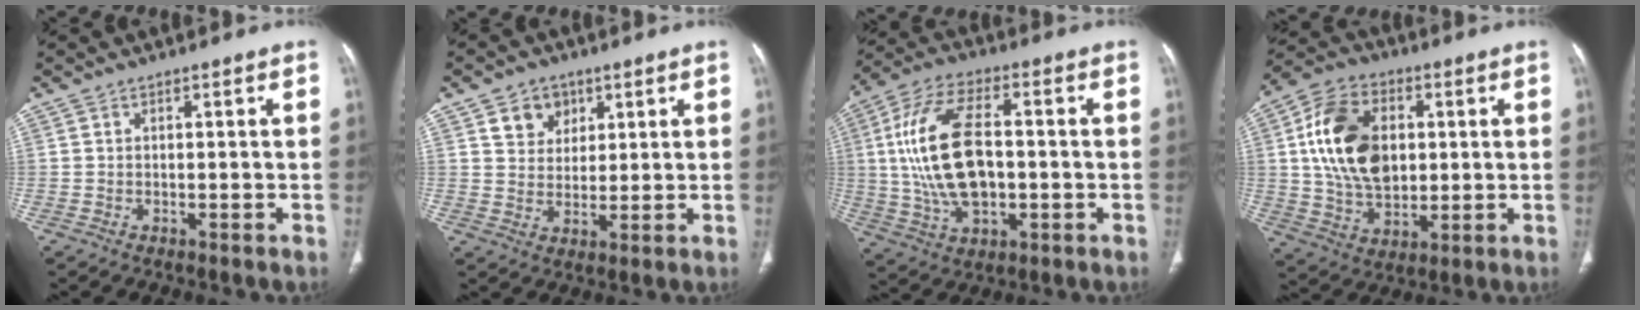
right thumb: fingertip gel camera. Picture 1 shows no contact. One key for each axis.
{"total": 6.4, "fx": 3.2, "fy": 5.1, "fz": 2.1, "tx": -0.007, "ty": -0.015, "tz": 0.057}
{"total": 17.8, "fx": 0.5, "fy": 9.5, "fz": 15.0, "tx": -0.297, "ty": 0.016, "tz": 0.014}
{"total": 17.3, "fx": 2.8, "fy": 11.7, "fz": 12.4, "tx": -0.201, "ty": 0.002, "tz": 0.054}